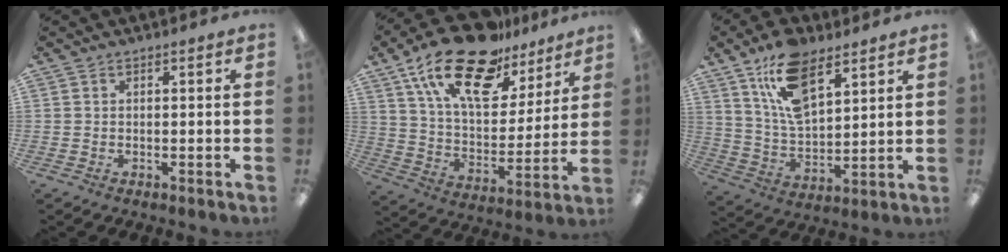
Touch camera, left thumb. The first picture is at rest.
{"total": 22.4, "force": [14.7, 10.2, 13.4], "torque": [-0.236, -0.078, 0.259]}
{"total": 14.9, "force": [9.4, 7.3, 8.9], "torque": [-0.169, -0.029, 0.173]}